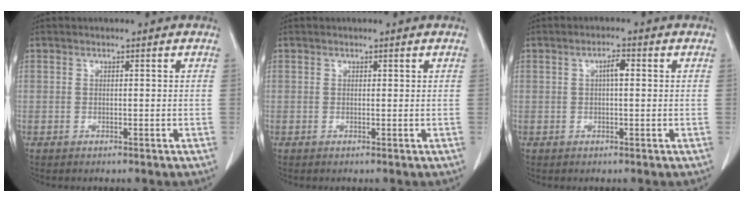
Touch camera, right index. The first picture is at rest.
{"total": 0.0}
{"total": 2.2, "force": [0.4, 0.6, 2.1], "torque": [-0.038, 0.004, 0.006]}